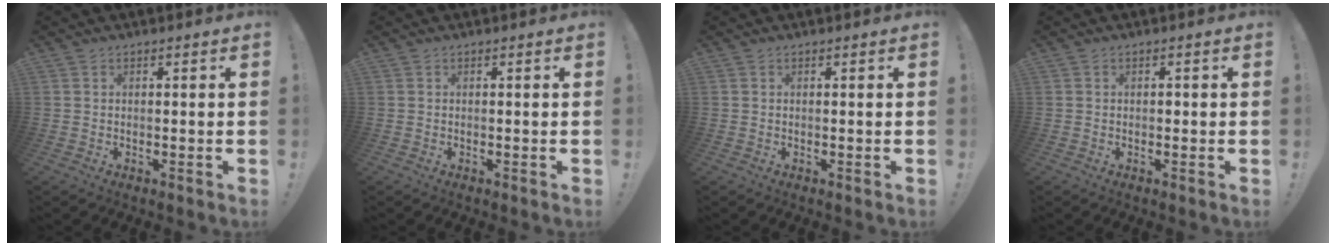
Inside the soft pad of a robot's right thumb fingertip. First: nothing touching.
{"total": 0.0}
{"total": 0.0}
{"total": 0.6, "force": [-0.4, 0.4, 0.2], "torque": [-0.008, 0.003, -0.006]}